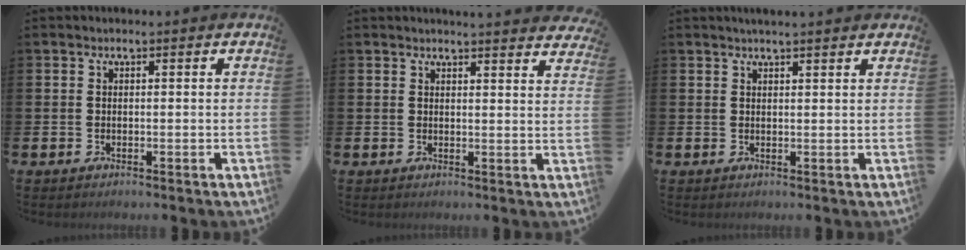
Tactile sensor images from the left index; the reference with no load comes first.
{"total": 2.8, "force": [2.8, -0.2, -0.1], "torque": [0.007, -0.018, 0.050]}
{"total": 1.9, "force": [1.8, -0.1, 0.5], "torque": [-0.002, -0.006, 0.031]}